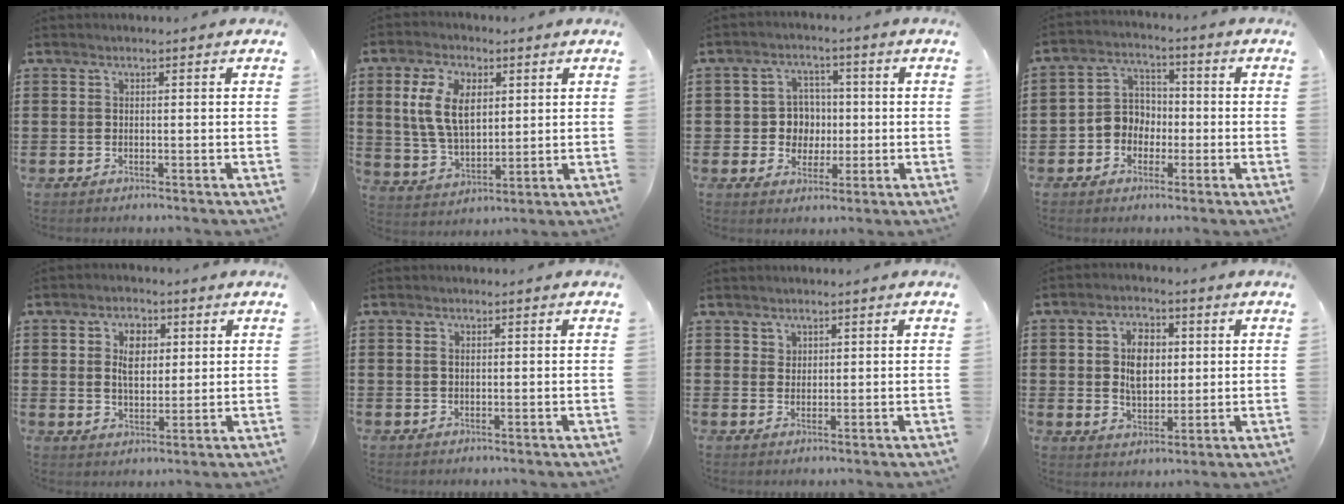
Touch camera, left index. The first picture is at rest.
{"total": 8.9, "force": [2.9, 5.4, 6.5], "torque": [-0.154, 0.013, 0.050]}
{"total": 5.5, "force": [0.1, 5.2, 1.8], "torque": [-0.047, 0.013, -0.002]}
{"total": 5.0, "force": [-1.6, 4.6, 1.3], "torque": [-0.047, 0.013, -0.037]}
{"total": 5.4, "force": [1.7, 3.4, 3.9], "torque": [-0.072, 0.009, 0.024]}
{"total": 1.1, "force": [0.3, 0.6, 0.8], "torque": [-0.018, 0.005, 0.005]}
{"total": 1.6, "force": [1.2, 1.1, 0.1], "torque": [-0.004, 0.003, 0.024]}
{"total": 6.6, "force": [1.2, 4.3, 4.9], "torque": [-0.091, 0.010, 0.016]}